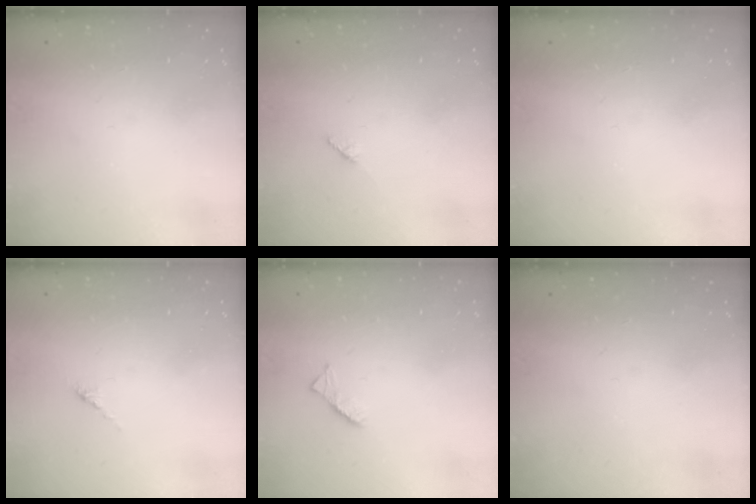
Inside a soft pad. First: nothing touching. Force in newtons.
{"total": 1.9, "press": 1.9, "slide": 0.3}
{"total": 0.0}
{"total": 2.7, "press": 2.7, "slide": 0.7}
{"total": 2.6, "press": 2.6, "slide": 0.4}
{"total": 0.0}